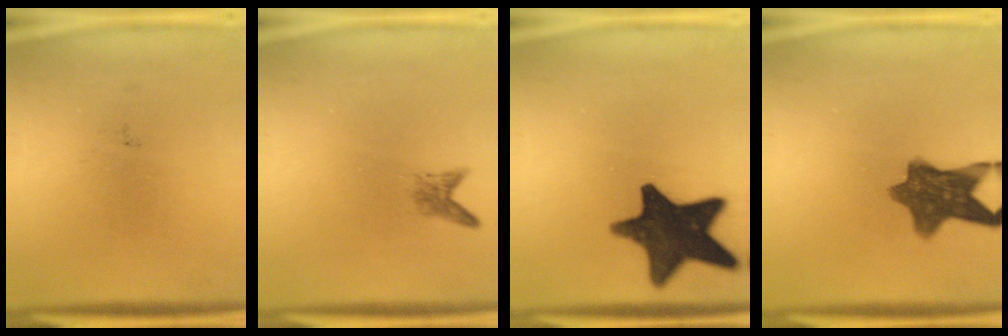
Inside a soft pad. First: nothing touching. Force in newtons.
{"total": 1.6}
{"total": 16.1}
{"total": 9.5}